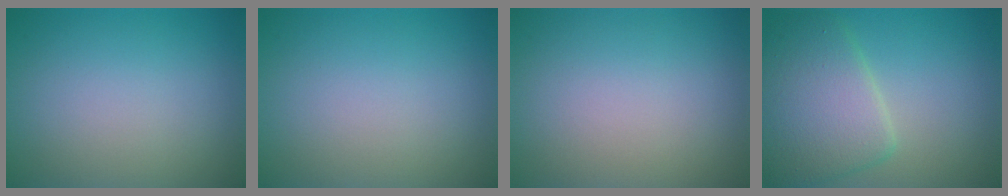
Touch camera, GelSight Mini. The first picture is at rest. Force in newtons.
{"total": 0.0}
{"total": 0.0}
{"total": 6.2, "press": 6.2, "slide": 0.2}